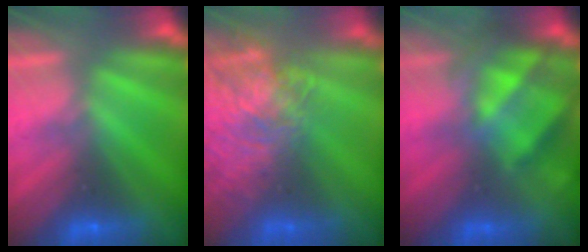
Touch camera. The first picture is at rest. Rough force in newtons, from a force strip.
{"total": 11.5}
{"total": 4.8}